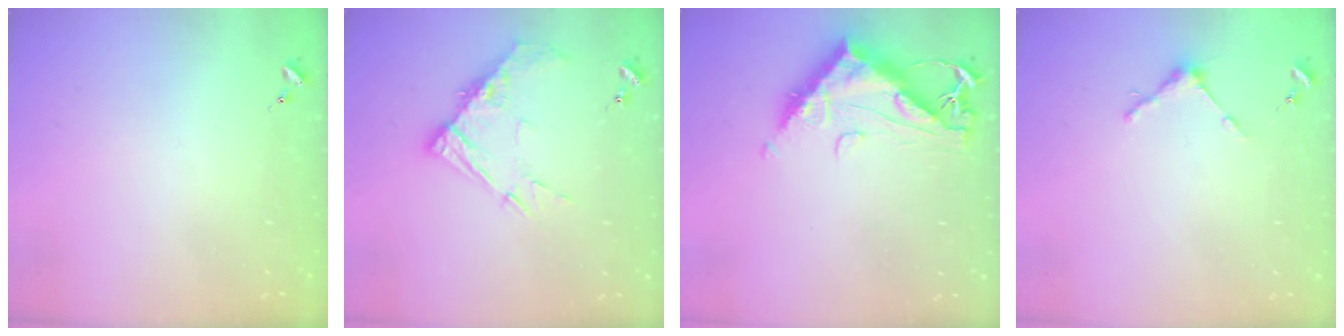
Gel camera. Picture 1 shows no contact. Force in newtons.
{"total": 11.1, "press": 11.0, "slide": 1.1}
{"total": 13.4, "press": 13.4, "slide": 1.2}
{"total": 4.0, "press": 4.0, "slide": 0.4}